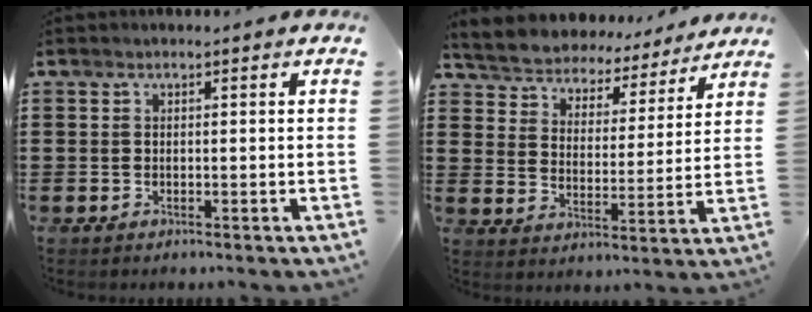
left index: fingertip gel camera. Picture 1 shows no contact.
{"total": 5.2, "force": [5.1, 0.6, -0.4], "torque": [-0.023, -0.041, 0.086]}